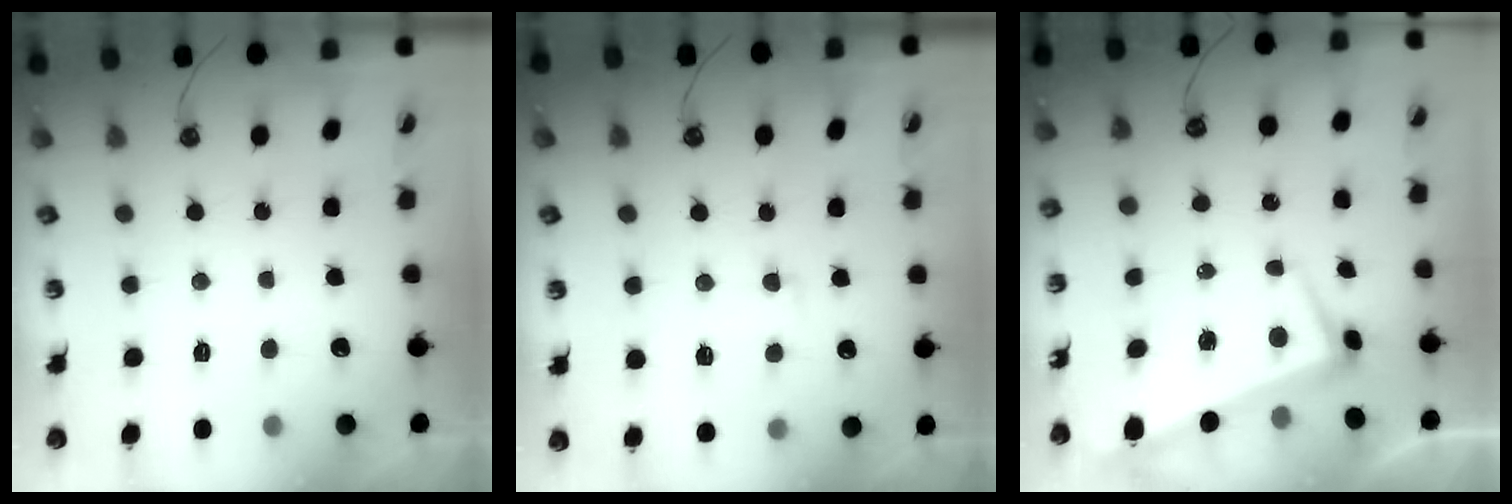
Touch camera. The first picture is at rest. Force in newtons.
{"total": 1.6, "press": 1.1, "slide": 1.1}
{"total": 3.0, "press": 2.1, "slide": 2.0}